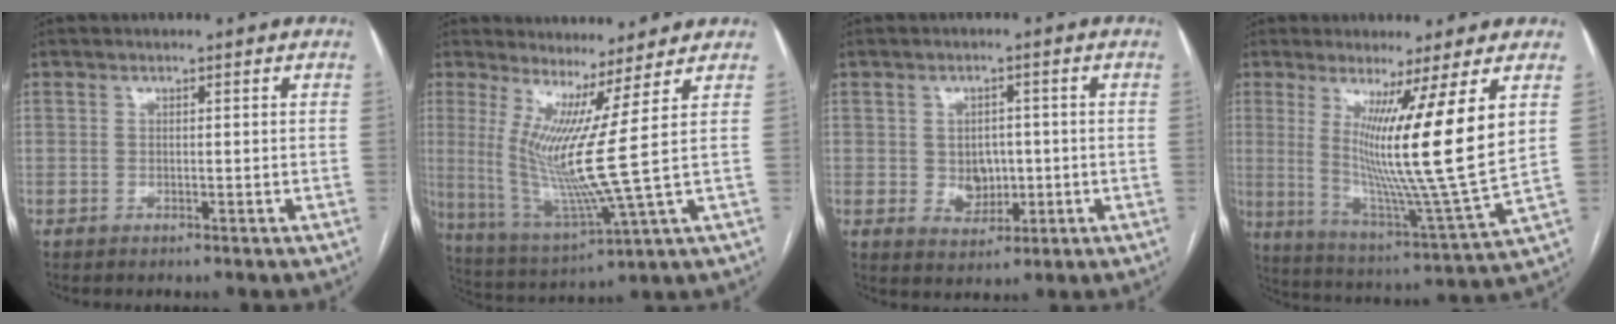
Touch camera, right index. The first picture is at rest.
{"total": 10.1, "force": [3.0, -3.0, 9.2], "torque": [-0.188, -0.041, 0.069]}
{"total": 4.8, "force": [-0.2, 3.7, 3.1], "torque": [-0.043, 0.004, 0.008]}
{"total": 15.8, "force": [4.7, -2.8, 14.9], "torque": [-0.260, -0.048, 0.079]}